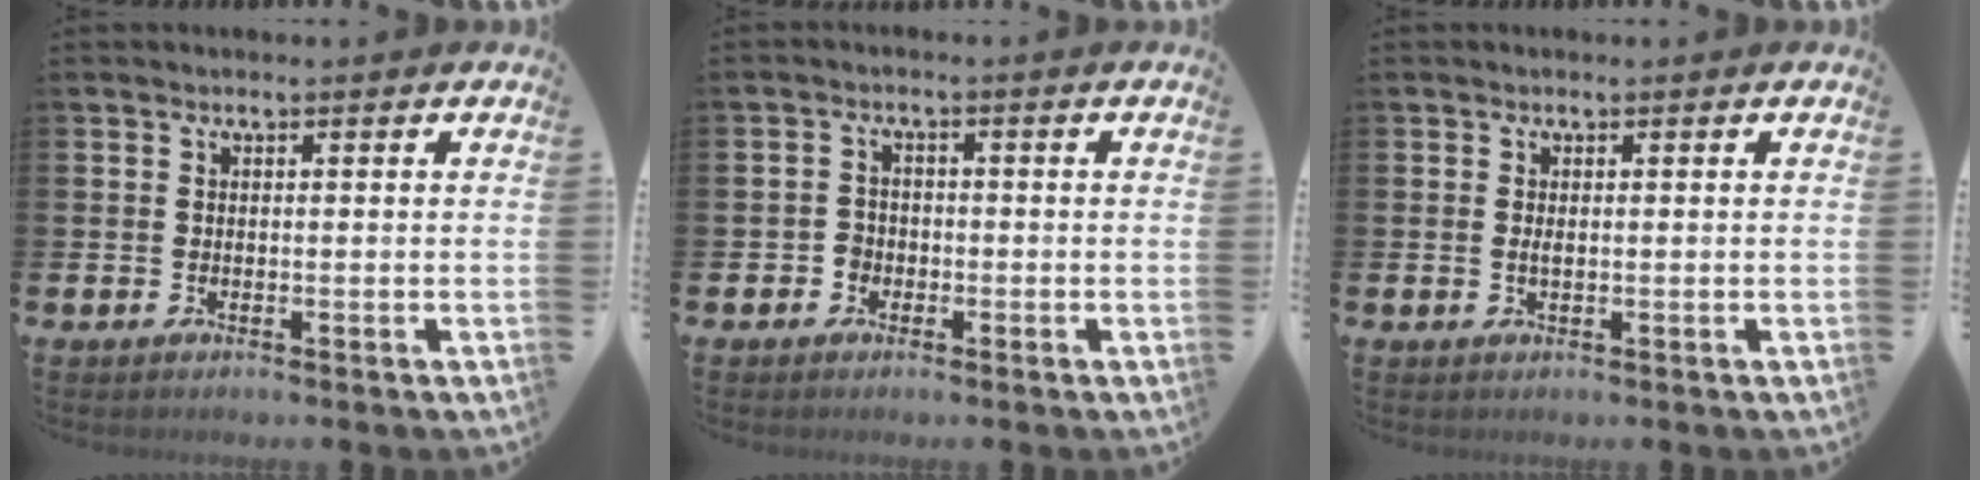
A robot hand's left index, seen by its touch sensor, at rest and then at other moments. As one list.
[{"total": 2.1, "force": [-1.2, 1.7, 0.1], "torque": [-0.012, 0.009, -0.027]}, {"total": 0.7, "force": [0.0, 0.2, 0.6], "torque": [-0.010, 0.001, -0.002]}]